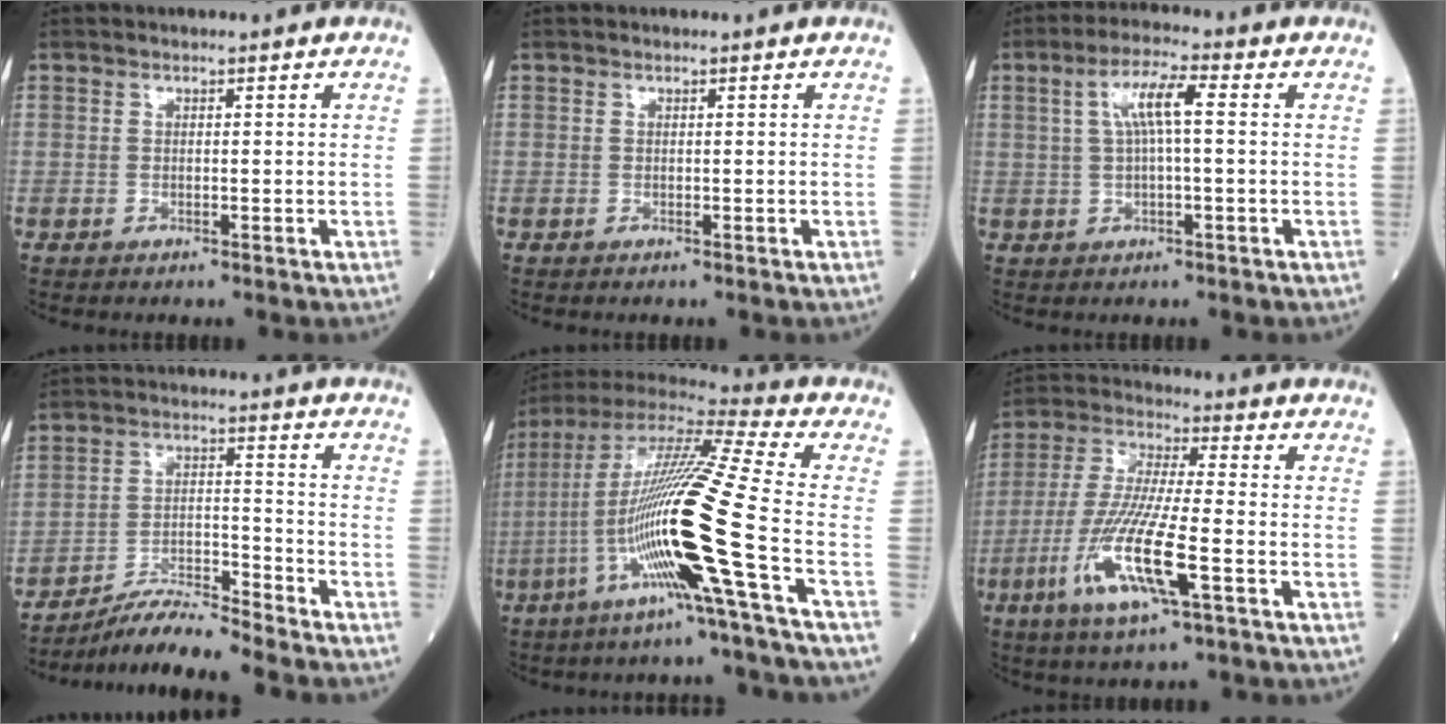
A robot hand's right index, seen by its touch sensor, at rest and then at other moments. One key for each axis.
{"total": 0.0}
{"total": 6.0, "fx": 1.2, "fy": 0.8, "fz": 5.8, "tx": -0.116, "ty": 0.020, "tz": 0.022}
{"total": 7.8, "fx": -7.5, "fy": -1.4, "fz": 1.9, "tx": -0.037, "ty": -0.002, "tz": -0.136}
{"total": 21.3, "fx": -6.2, "fy": -1.8, "fz": 20.3, "tx": -0.412, "ty": -0.022, "tz": -0.134}
{"total": 13.9, "fx": -5.1, "fy": 1.1, "fz": 12.9, "tx": -0.270, "ty": -0.020, "tz": -0.097}